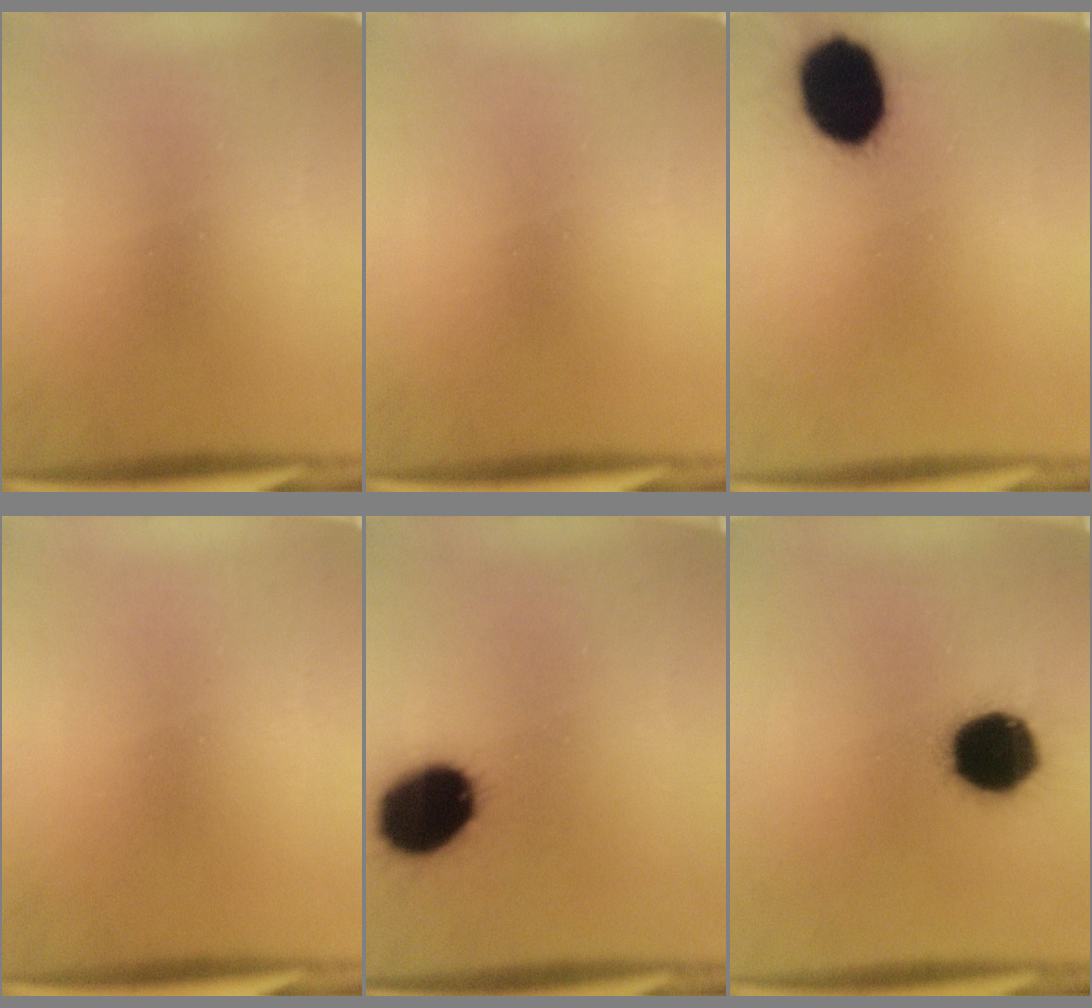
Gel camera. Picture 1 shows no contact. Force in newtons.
{"total": 0.0}
{"total": 16.1}
{"total": 0.0}
{"total": 18.2}
{"total": 18.3}